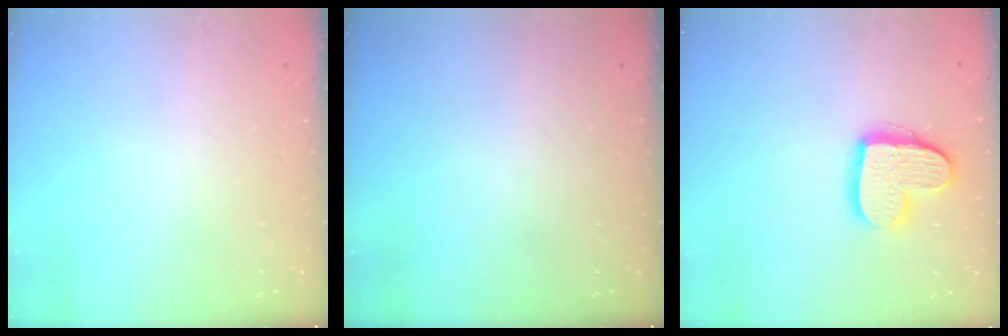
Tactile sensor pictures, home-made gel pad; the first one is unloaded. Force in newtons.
{"total": 0.0}
{"total": 14.1, "press": 14.0, "slide": 1.0}